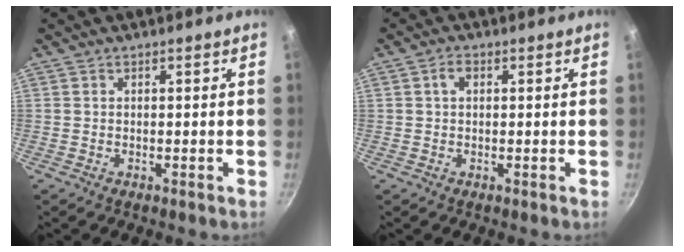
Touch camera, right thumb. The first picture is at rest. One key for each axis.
{"total": 2.1, "fx": 0.5, "fy": 1.4, "fz": 1.5, "tx": -0.024, "ty": 0.005, "tz": 0.007}